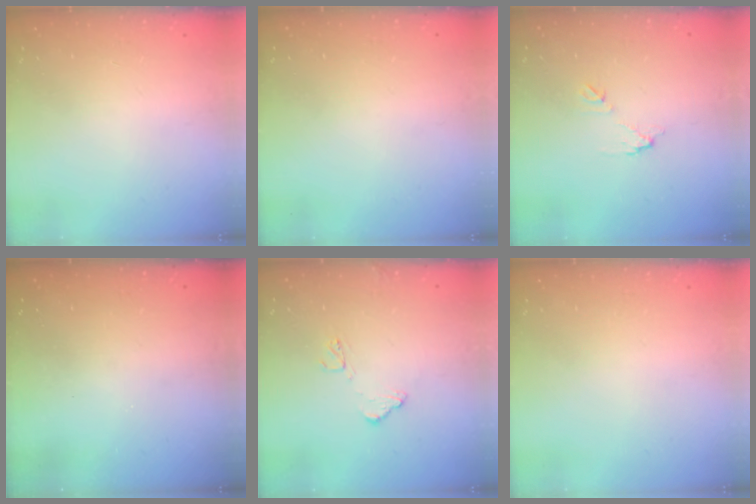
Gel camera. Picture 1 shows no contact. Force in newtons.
{"total": 3.2, "press": 3.2, "slide": 0.1}
{"total": 6.2, "press": 6.2, "slide": 0.2}
{"total": 2.9, "press": 2.8, "slide": 1.0}
{"total": 8.3, "press": 8.3, "slide": 0.3}
{"total": 0.0}